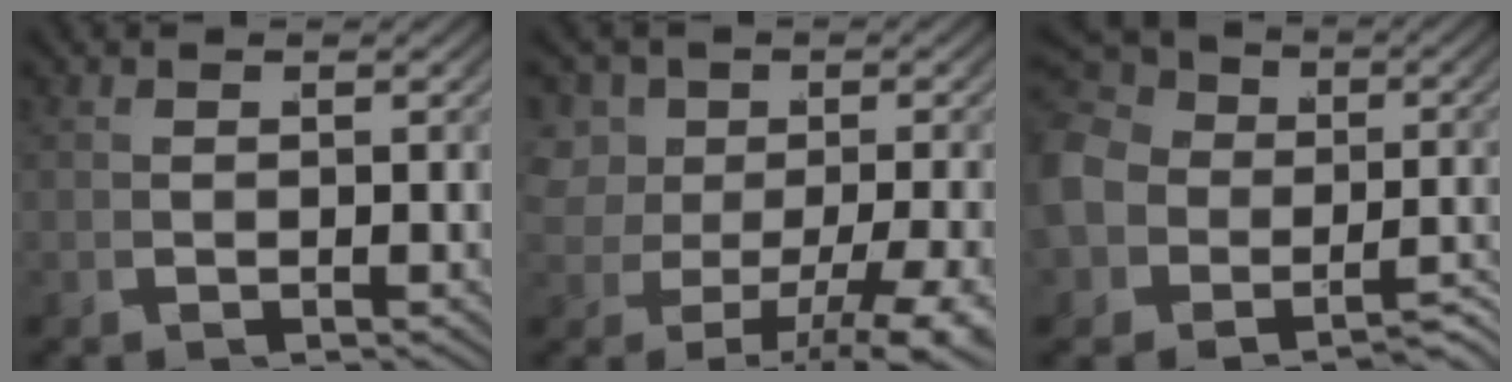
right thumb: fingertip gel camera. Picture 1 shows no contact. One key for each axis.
{"total": 7.2, "fx": -0.9, "fy": 4.9, "fz": 5.2, "tx": -0.098, "ty": -0.025, "tz": 0.000}
{"total": 10.2, "fx": -0.9, "fy": 8.6, "fz": 5.4, "tx": -0.109, "ty": -0.015, "tz": -0.024}